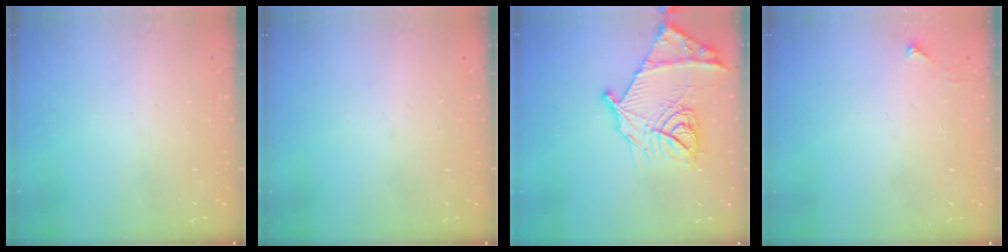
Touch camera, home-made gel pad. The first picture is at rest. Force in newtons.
{"total": 0.0}
{"total": 19.1, "press": 19.0, "slide": 1.8}
{"total": 3.5, "press": 3.4, "slide": 0.4}